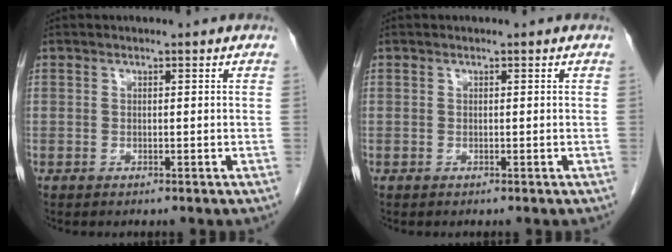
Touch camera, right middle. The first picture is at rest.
{"total": 0.0}